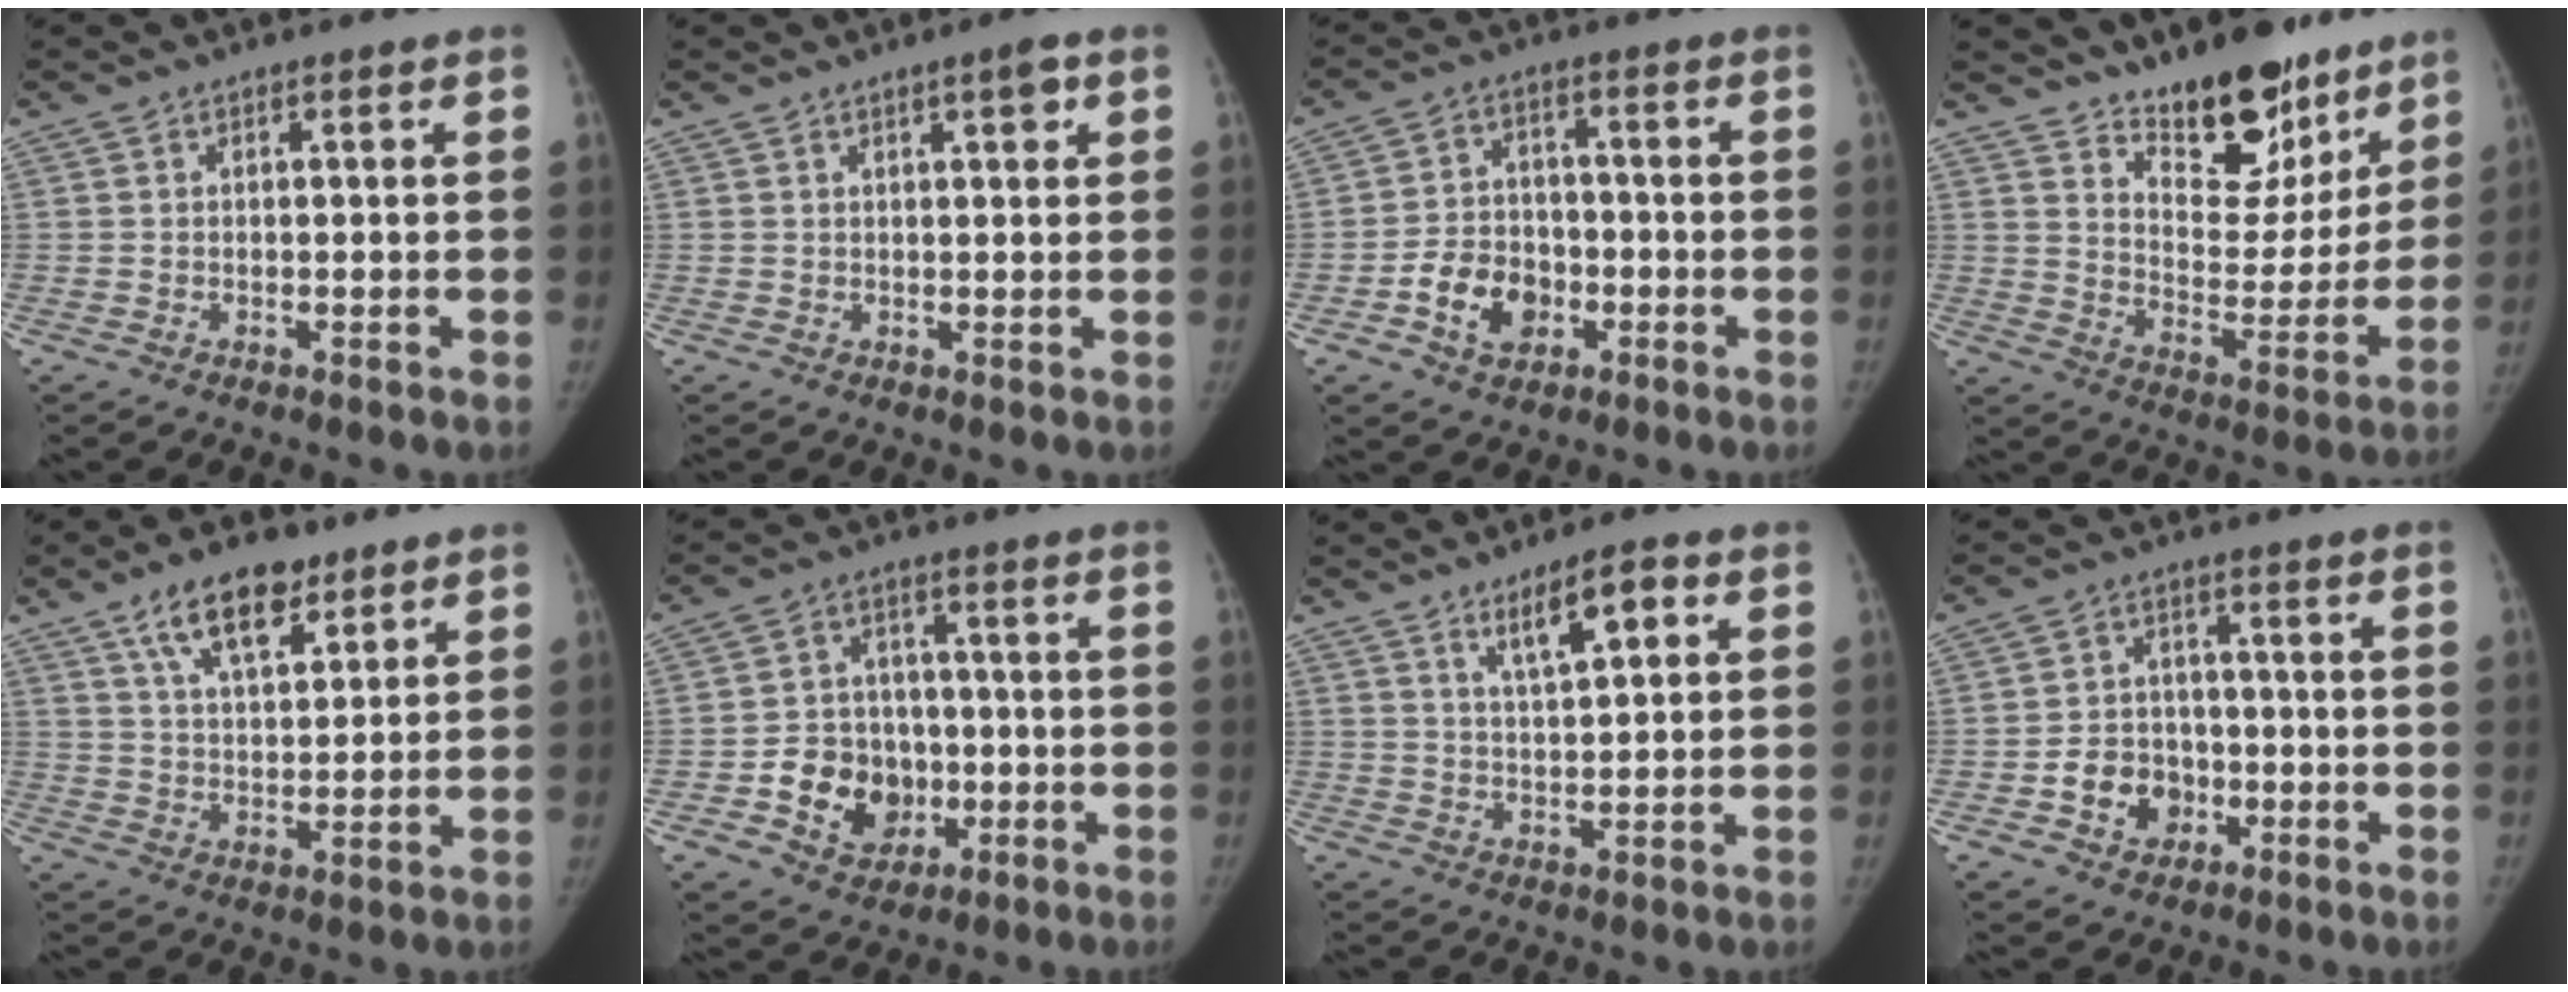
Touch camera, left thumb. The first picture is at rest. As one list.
[{"total": 2.6, "force": [1.4, 0.6, 2.2], "torque": [-0.028, -0.004, 0.019]}, {"total": 8.9, "force": [-3.5, 6.7, 4.6], "torque": [-0.054, 0.023, -0.063]}, {"total": 17.5, "force": [13.2, 7.8, 8.4], "torque": [-0.053, -0.104, 0.200]}, {"total": 11.5, "force": [7.1, 5.3, 7.2], "torque": [-0.098, -0.031, 0.125]}, {"total": 11.3, "force": [-3.0, 9.6, 5.3], "torque": [-0.039, 0.021, -0.045]}, {"total": 6.9, "force": [3.4, 2.2, 5.6], "torque": [-0.083, -0.015, 0.058]}, {"total": 7.8, "force": [-2.7, 6.5, 3.3], "torque": [-0.023, 0.022, -0.045]}]